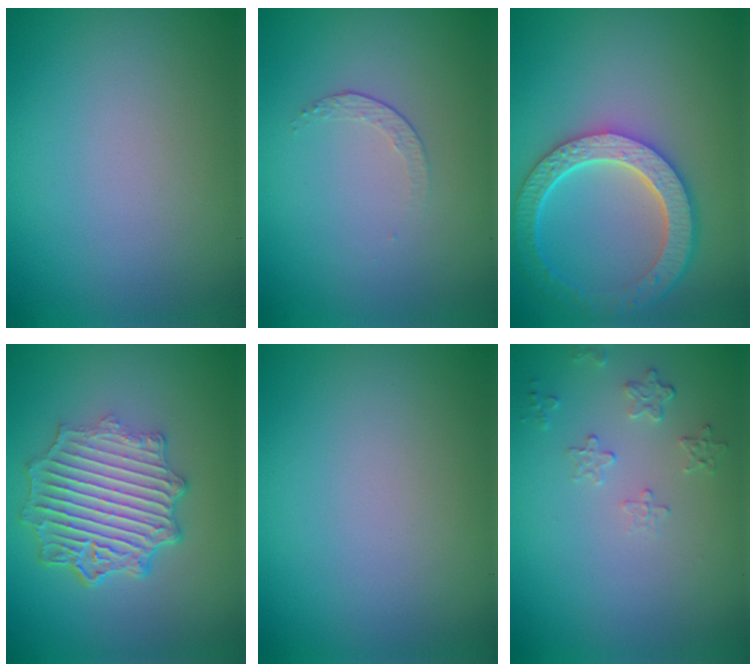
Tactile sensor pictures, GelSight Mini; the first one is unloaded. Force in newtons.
{"total": 1.2, "press": 0.5, "slide": 1.1}
{"total": 6.5, "press": 5.1, "slide": 4.1}
{"total": 6.9, "press": 5.3, "slide": 4.4}
{"total": 0.0}
{"total": 1.6, "press": 0.9, "slide": 1.4}